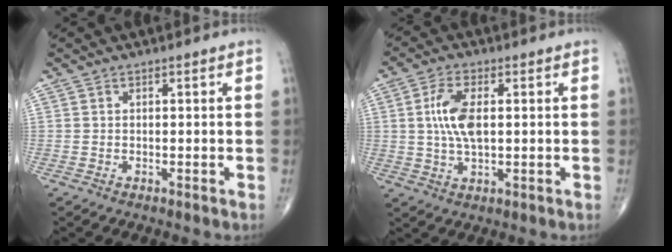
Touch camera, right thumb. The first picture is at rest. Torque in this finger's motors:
{"motor_torque": [0.77, 1.54, 0.98, 0.21, 0.06]}